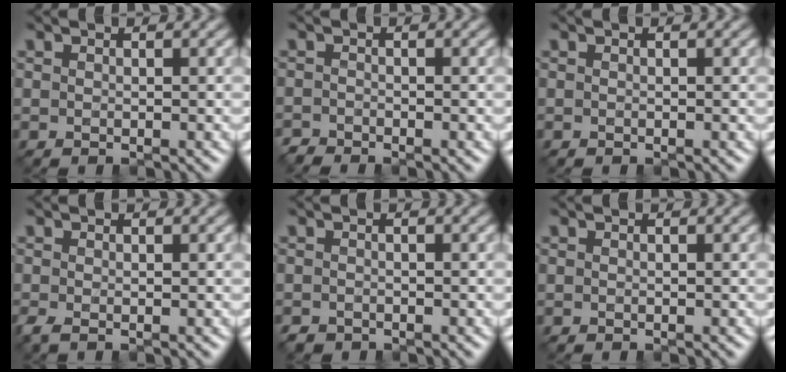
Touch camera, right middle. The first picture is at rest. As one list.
[{"total": 1.2, "force": [-1.1, 0.1, -0.1], "torque": [0.004, -0.005, -0.026]}, {"total": 0.0}, {"total": 1.0, "force": [-0.5, 0.3, 0.8], "torque": [-0.024, -0.010, -0.012]}, {"total": 0.9, "force": [-0.8, 0.4, -0.1], "torque": [0.003, -0.004, -0.015]}, {"total": 0.0}]